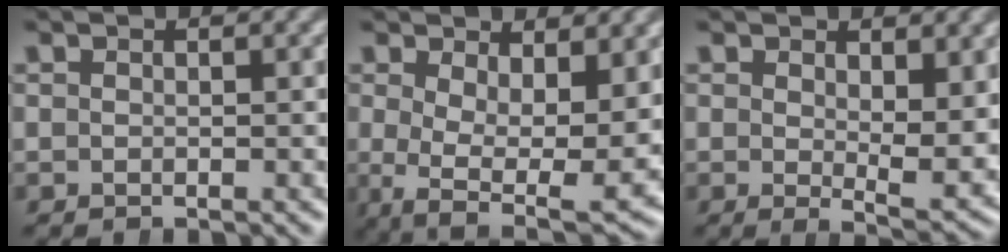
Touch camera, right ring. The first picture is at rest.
{"total": 8.2, "force": [-2.0, 4.9, 6.3], "torque": [-0.114, -0.051, -0.015]}
{"total": 3.1, "force": [0.8, 0.6, 2.9], "torque": [-0.035, -0.024, 0.018]}